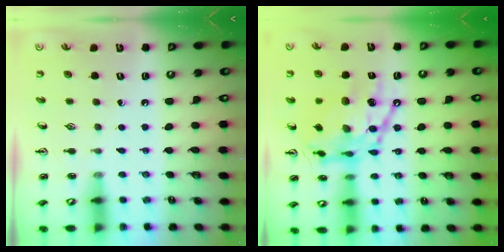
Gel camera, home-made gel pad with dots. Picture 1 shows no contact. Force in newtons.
{"total": 18.8, "press": 18.7, "slide": 1.9}